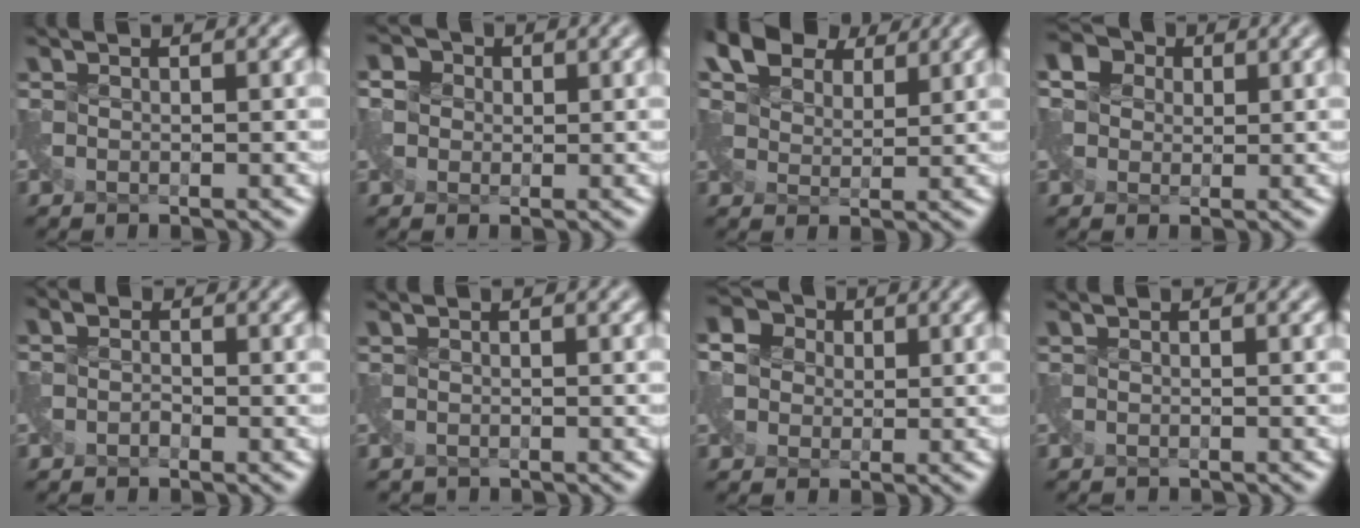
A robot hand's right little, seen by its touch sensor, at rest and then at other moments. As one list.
[{"total": 1.8, "force": [0.0, 1.8, 0.3], "torque": [0.002, 0.011, 0.000]}, {"total": 5.8, "force": [4.4, 3.0, 2.3], "torque": [-0.057, 0.014, 0.077]}, {"total": 5.6, "force": [1.7, 4.7, 2.6], "torque": [-0.048, 0.032, -0.001]}, {"total": 0.7, "force": [-0.6, 0.1, -0.3], "torque": [0.008, -0.002, -0.014]}, {"total": 0.7, "force": [-0.7, 0.2, -0.2], "torque": [0.002, -0.009, -0.017]}, {"total": 3.3, "force": [0.1, 3.1, 1.1], "torque": [-0.023, 0.016, 0.000]}, {"total": 0.8, "force": [-0.8, -0.2, -0.1], "torque": [0.001, -0.012, -0.020]}]